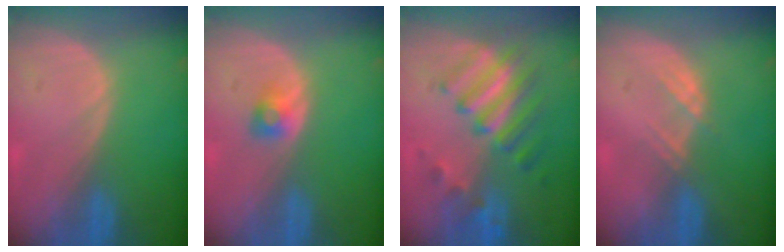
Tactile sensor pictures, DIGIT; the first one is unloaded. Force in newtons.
{"total": 2.2, "press": 2.1, "slide": 0.3}
{"total": 7.7, "press": 7.7, "slide": 1.0}
{"total": 2.3, "press": 2.1, "slide": 0.7}